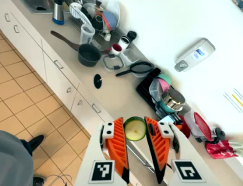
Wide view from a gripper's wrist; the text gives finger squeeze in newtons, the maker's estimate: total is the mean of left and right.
{"total": 9.6, "left": 9.2, "right": 10.0}